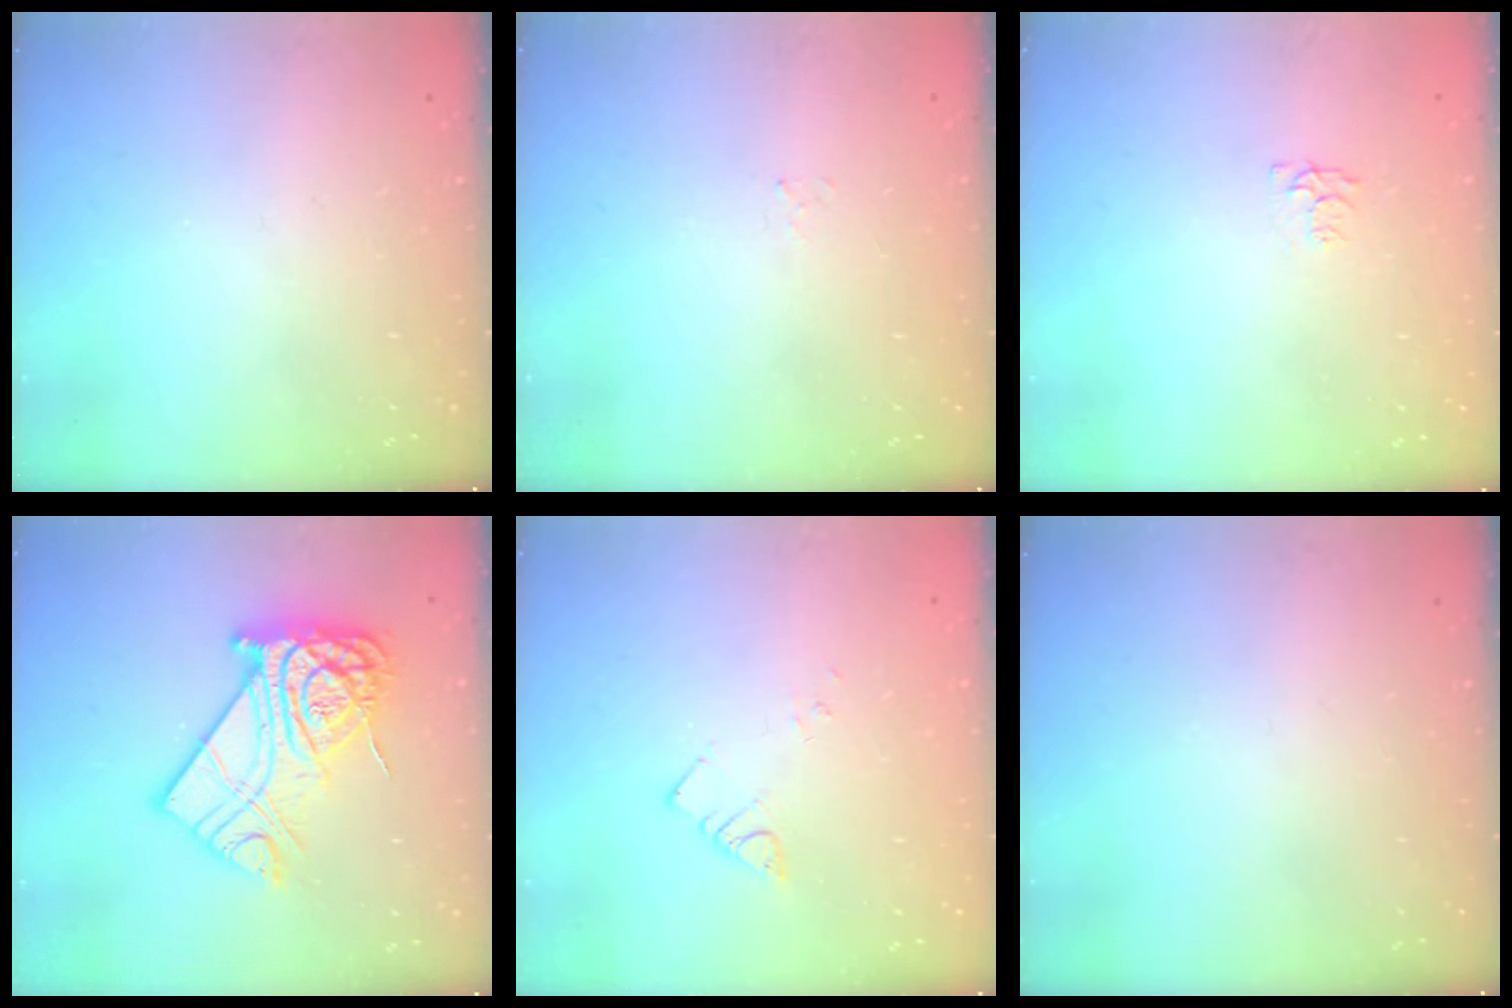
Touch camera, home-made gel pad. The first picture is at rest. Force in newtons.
{"total": 1.5, "press": 1.5, "slide": 0.2}
{"total": 4.5, "press": 4.4, "slide": 0.6}
{"total": 20.2, "press": 20.1, "slide": 1.9}
{"total": 2.5, "press": 2.5, "slide": 0.3}
{"total": 0.0}